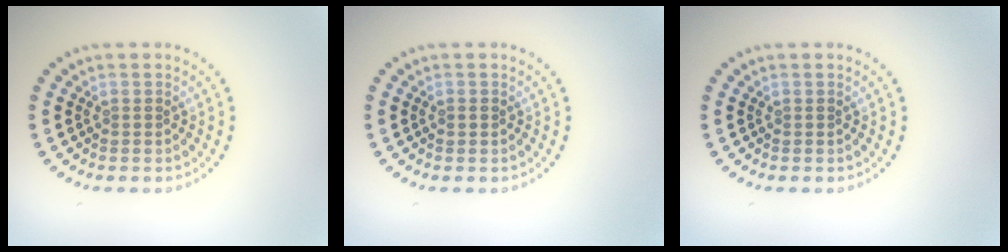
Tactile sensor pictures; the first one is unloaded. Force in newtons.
{"total": 0.8, "press": 0.8, "slide": 0.2}
{"total": 0.0}